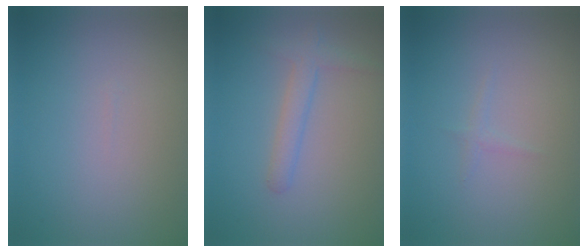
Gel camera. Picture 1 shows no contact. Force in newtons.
{"total": 2.1, "press": 2.1, "slide": 0.1}
{"total": 1.0, "press": 0.9, "slide": 0.2}